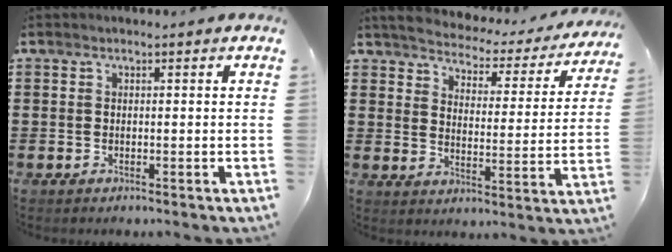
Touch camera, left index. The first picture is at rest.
{"total": 2.7, "force": [2.7, 0.4, 0.0], "torque": [-0.024, -0.027, 0.036]}